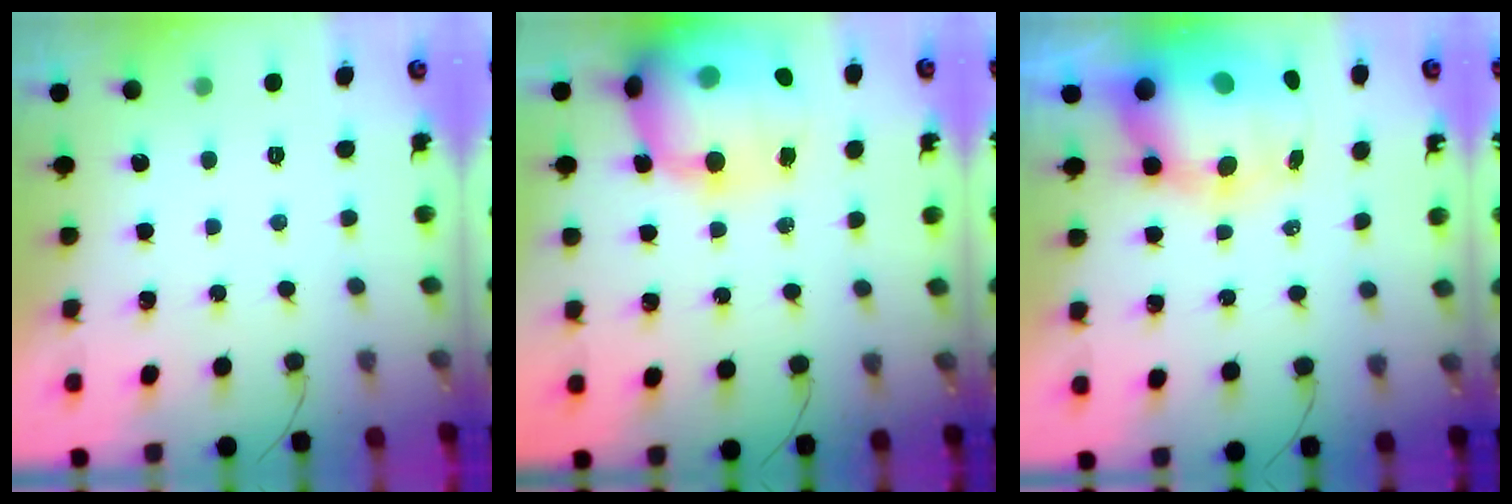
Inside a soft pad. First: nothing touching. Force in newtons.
{"total": 26.4, "press": 25.8, "slide": 5.3}
{"total": 15.6, "press": 15.3, "slide": 3.2}